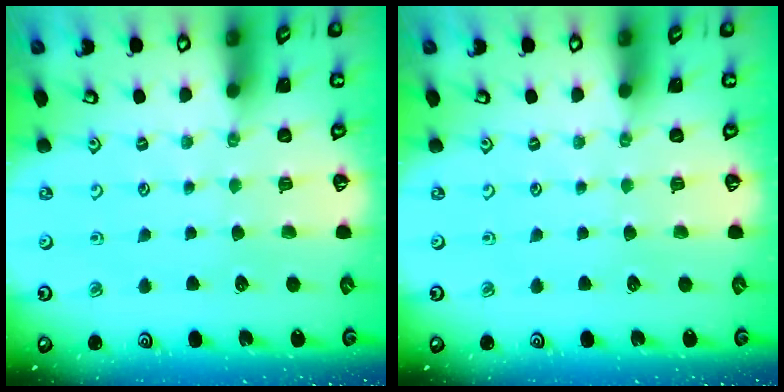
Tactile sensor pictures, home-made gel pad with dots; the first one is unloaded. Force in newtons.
{"total": 0.0}